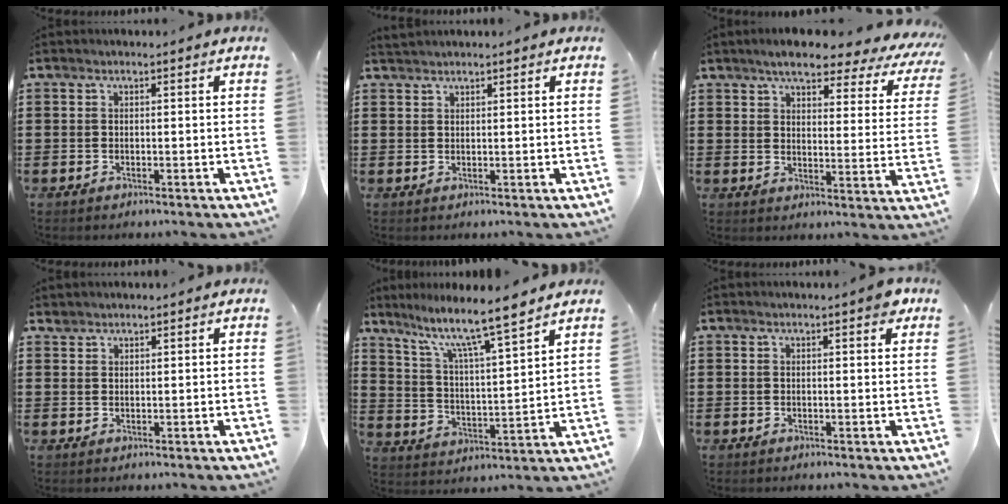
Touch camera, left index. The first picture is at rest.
{"total": 1.3, "force": [1.2, 0.0, 0.3], "torque": [-0.007, 0.001, 0.024]}
{"total": 5.9, "force": [5.1, 1.2, 2.7], "torque": [-0.060, -0.029, 0.081]}
{"total": 1.3, "force": [1.2, 0.4, 0.0], "torque": [-0.004, 0.000, 0.025]}
{"total": 8.9, "force": [7.1, 0.3, 5.3], "torque": [-0.120, -0.045, 0.115]}
{"total": 1.8, "force": [1.3, 0.2, 1.3], "torque": [-0.020, 0.000, 0.021]}